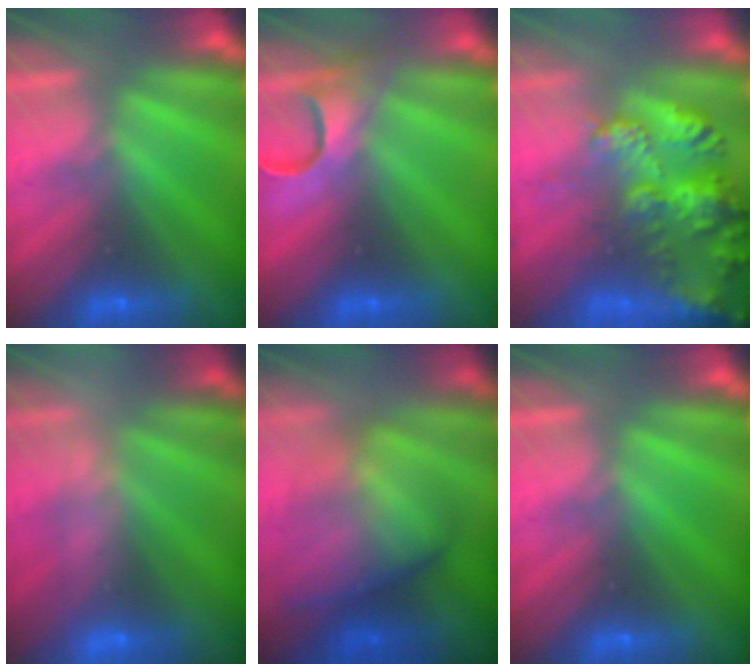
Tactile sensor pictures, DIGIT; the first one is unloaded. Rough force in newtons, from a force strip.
{"total": 3.9}
{"total": 9.6}
{"total": 2.5}
{"total": 6.9}
{"total": 0.0}